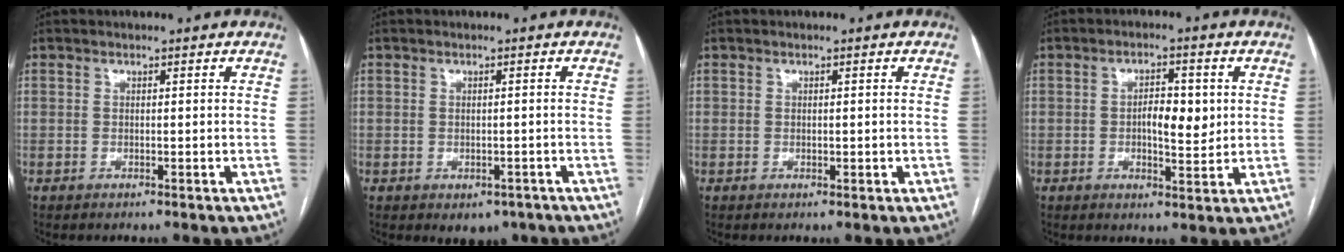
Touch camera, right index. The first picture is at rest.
{"total": 3.7, "force": [-2.2, 2.6, 1.5], "torque": [-0.009, 0.002, -0.019]}
{"total": 0.6, "force": [0.0, 0.5, 0.3], "torque": [-0.006, 0.000, 0.002]}
{"total": 5.5, "force": [0.4, 2.2, 5.0], "torque": [-0.082, 0.001, 0.007]}